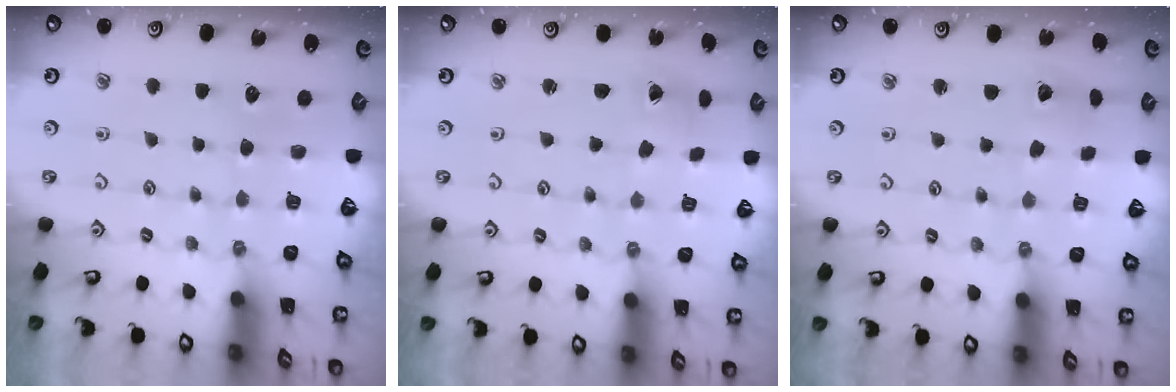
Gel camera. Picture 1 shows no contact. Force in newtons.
{"total": 1.5, "press": 1.5, "slide": 0.1}
{"total": 2.3, "press": 2.3, "slide": 0.4}